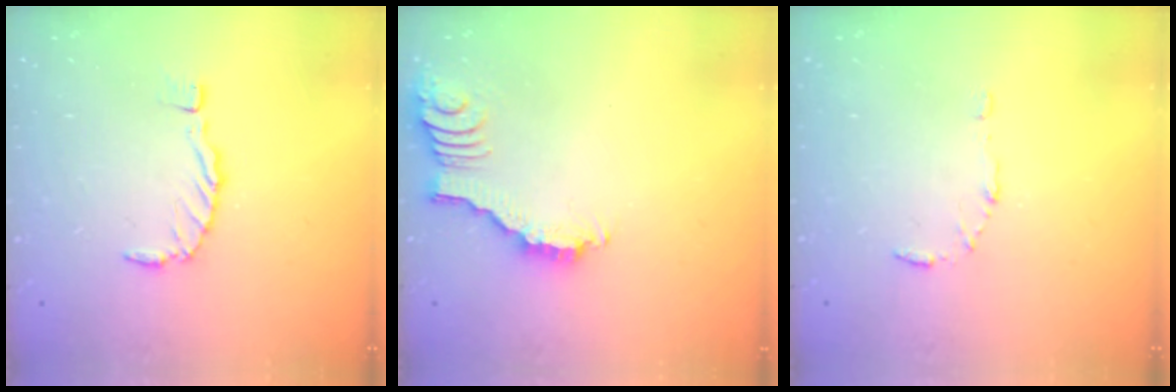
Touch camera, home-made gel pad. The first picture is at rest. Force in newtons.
{"total": 2.8, "press": 2.8, "slide": 0.3}
{"total": 4.9, "press": 4.9, "slide": 0.4}